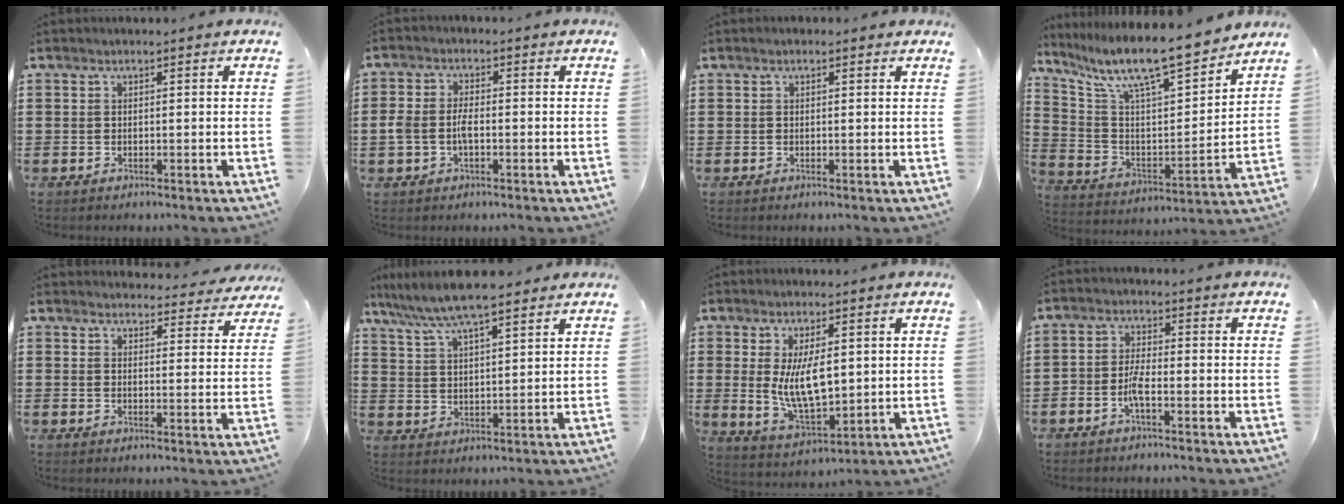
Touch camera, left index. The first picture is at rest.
{"total": 3.9, "force": [-0.8, 2.1, 3.2], "torque": [-0.081, -0.003, -0.021]}
{"total": 0.6, "force": [0.3, 0.3, 0.4], "torque": [-0.009, 0.004, 0.006]}
{"total": 10.8, "force": [9.3, 1.3, 5.3], "torque": [-0.136, -0.067, 0.154]}
{"total": 3.6, "force": [3.5, 0.6, 0.4], "torque": [-0.006, -0.023, 0.061]}
{"total": 7.9, "force": [6.7, 1.1, 4.1], "torque": [-0.100, -0.016, 0.120]}
{"total": 8.3, "force": [1.4, 3.6, 7.4], "torque": [-0.145, -0.008, 0.018]}
{"total": 3.4, "force": [-1.6, 0.9, 2.8], "torque": [-0.070, -0.003, -0.035]}